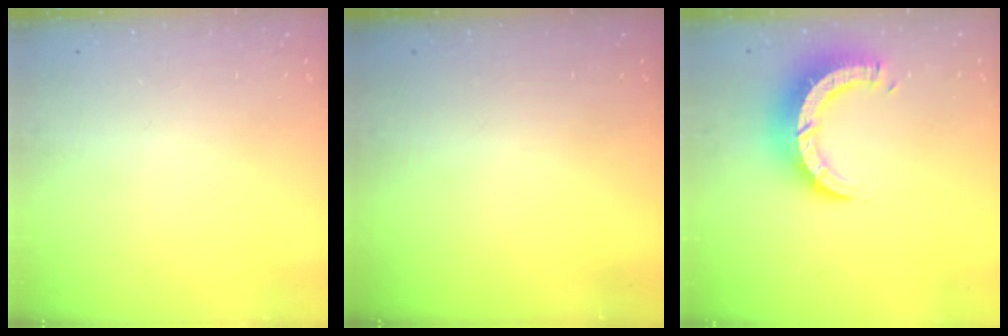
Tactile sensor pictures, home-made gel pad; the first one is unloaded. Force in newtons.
{"total": 0.0}
{"total": 9.7, "press": 9.6, "slide": 1.0}